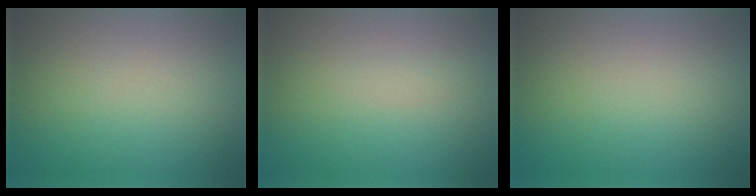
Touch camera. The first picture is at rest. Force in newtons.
{"total": 0.6, "press": 0.6, "slide": 0.0}
{"total": 0.0}